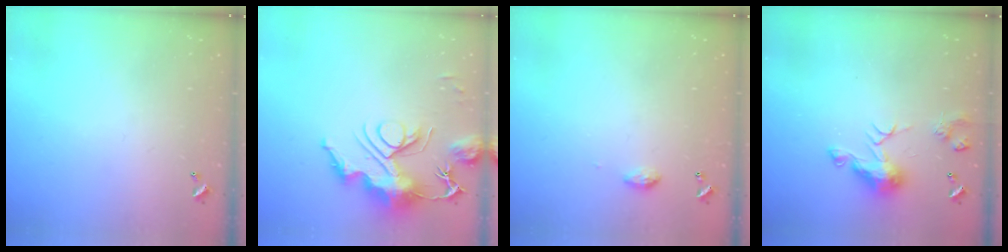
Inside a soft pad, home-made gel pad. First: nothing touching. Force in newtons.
{"total": 13.8, "press": 13.7, "slide": 0.8}
{"total": 4.7, "press": 4.7, "slide": 0.6}
{"total": 7.8, "press": 7.7, "slide": 0.7}